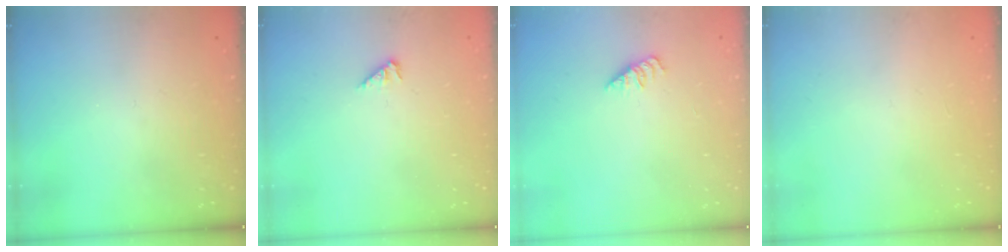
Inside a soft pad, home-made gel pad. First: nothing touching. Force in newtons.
{"total": 2.2, "press": 2.1, "slide": 0.5}
{"total": 1.4, "press": 1.3, "slide": 0.3}
{"total": 0.0}